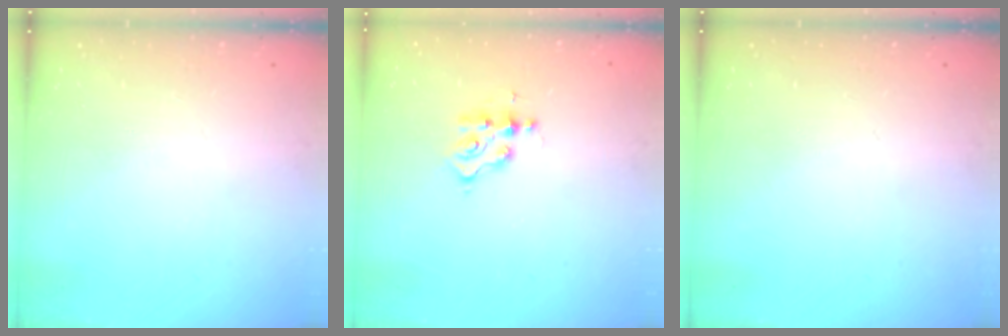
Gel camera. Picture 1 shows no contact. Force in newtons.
{"total": 2.6, "press": 2.5, "slide": 0.7}
{"total": 0.0}